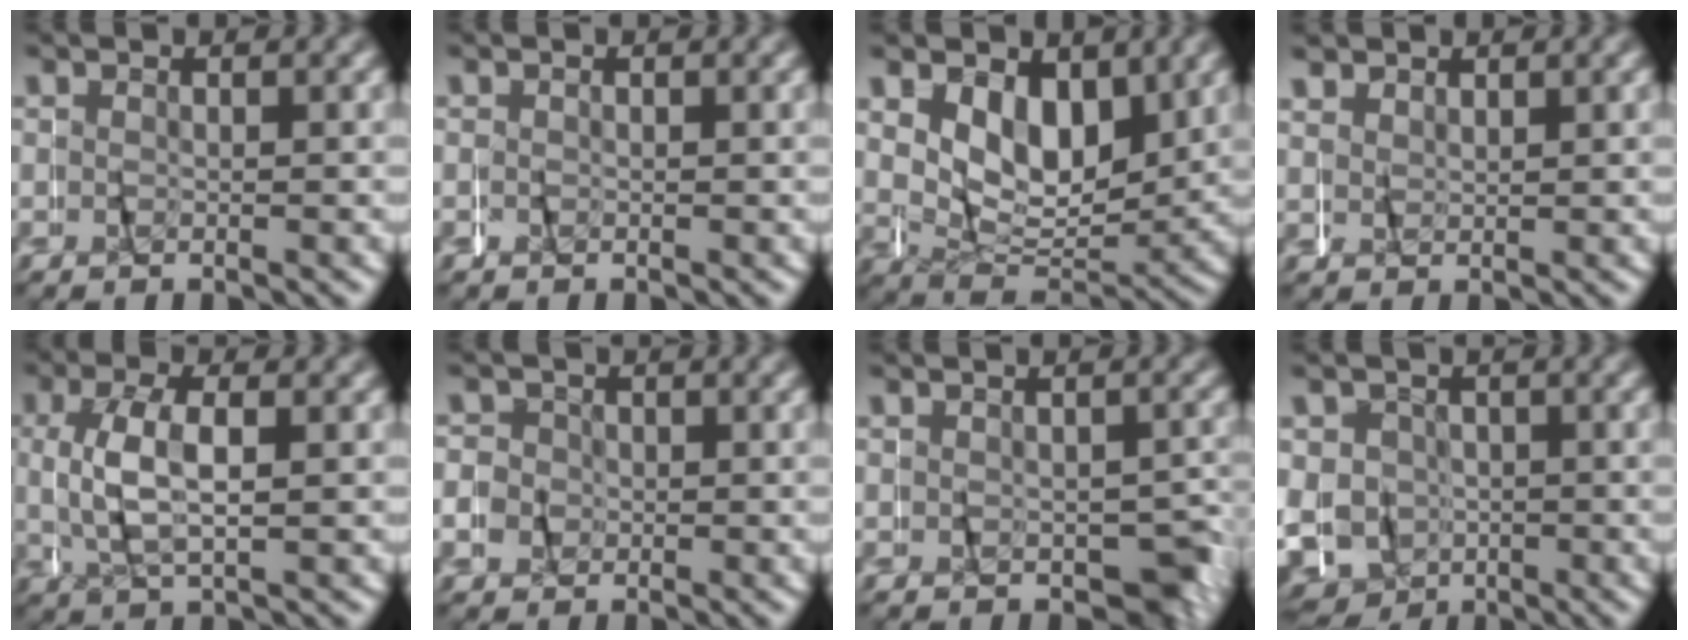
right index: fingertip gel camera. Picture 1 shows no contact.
{"total": 0.6, "force": [0.1, 0.6, -0.2], "torque": [0.002, 0.002, 0.000]}
{"total": 6.8, "force": [2.5, 4.9, 4.0], "torque": [-0.067, -0.004, 0.036]}
{"total": 1.4, "force": [1.3, 0.4, -0.3], "torque": [-0.003, -0.002, 0.027]}
{"total": 3.6, "force": [0.5, 1.7, 3.1], "torque": [-0.079, 0.001, 0.010]}
{"total": 4.9, "force": [0.6, 4.7, 1.2], "torque": [-0.023, 0.008, -0.002]}
{"total": 3.4, "force": [-1.1, 2.2, 2.3], "torque": [-0.026, -0.005, -0.013]}
{"total": 9.6, "force": [-1.9, 9.1, 2.3], "torque": [-0.069, -0.045, -0.016]}